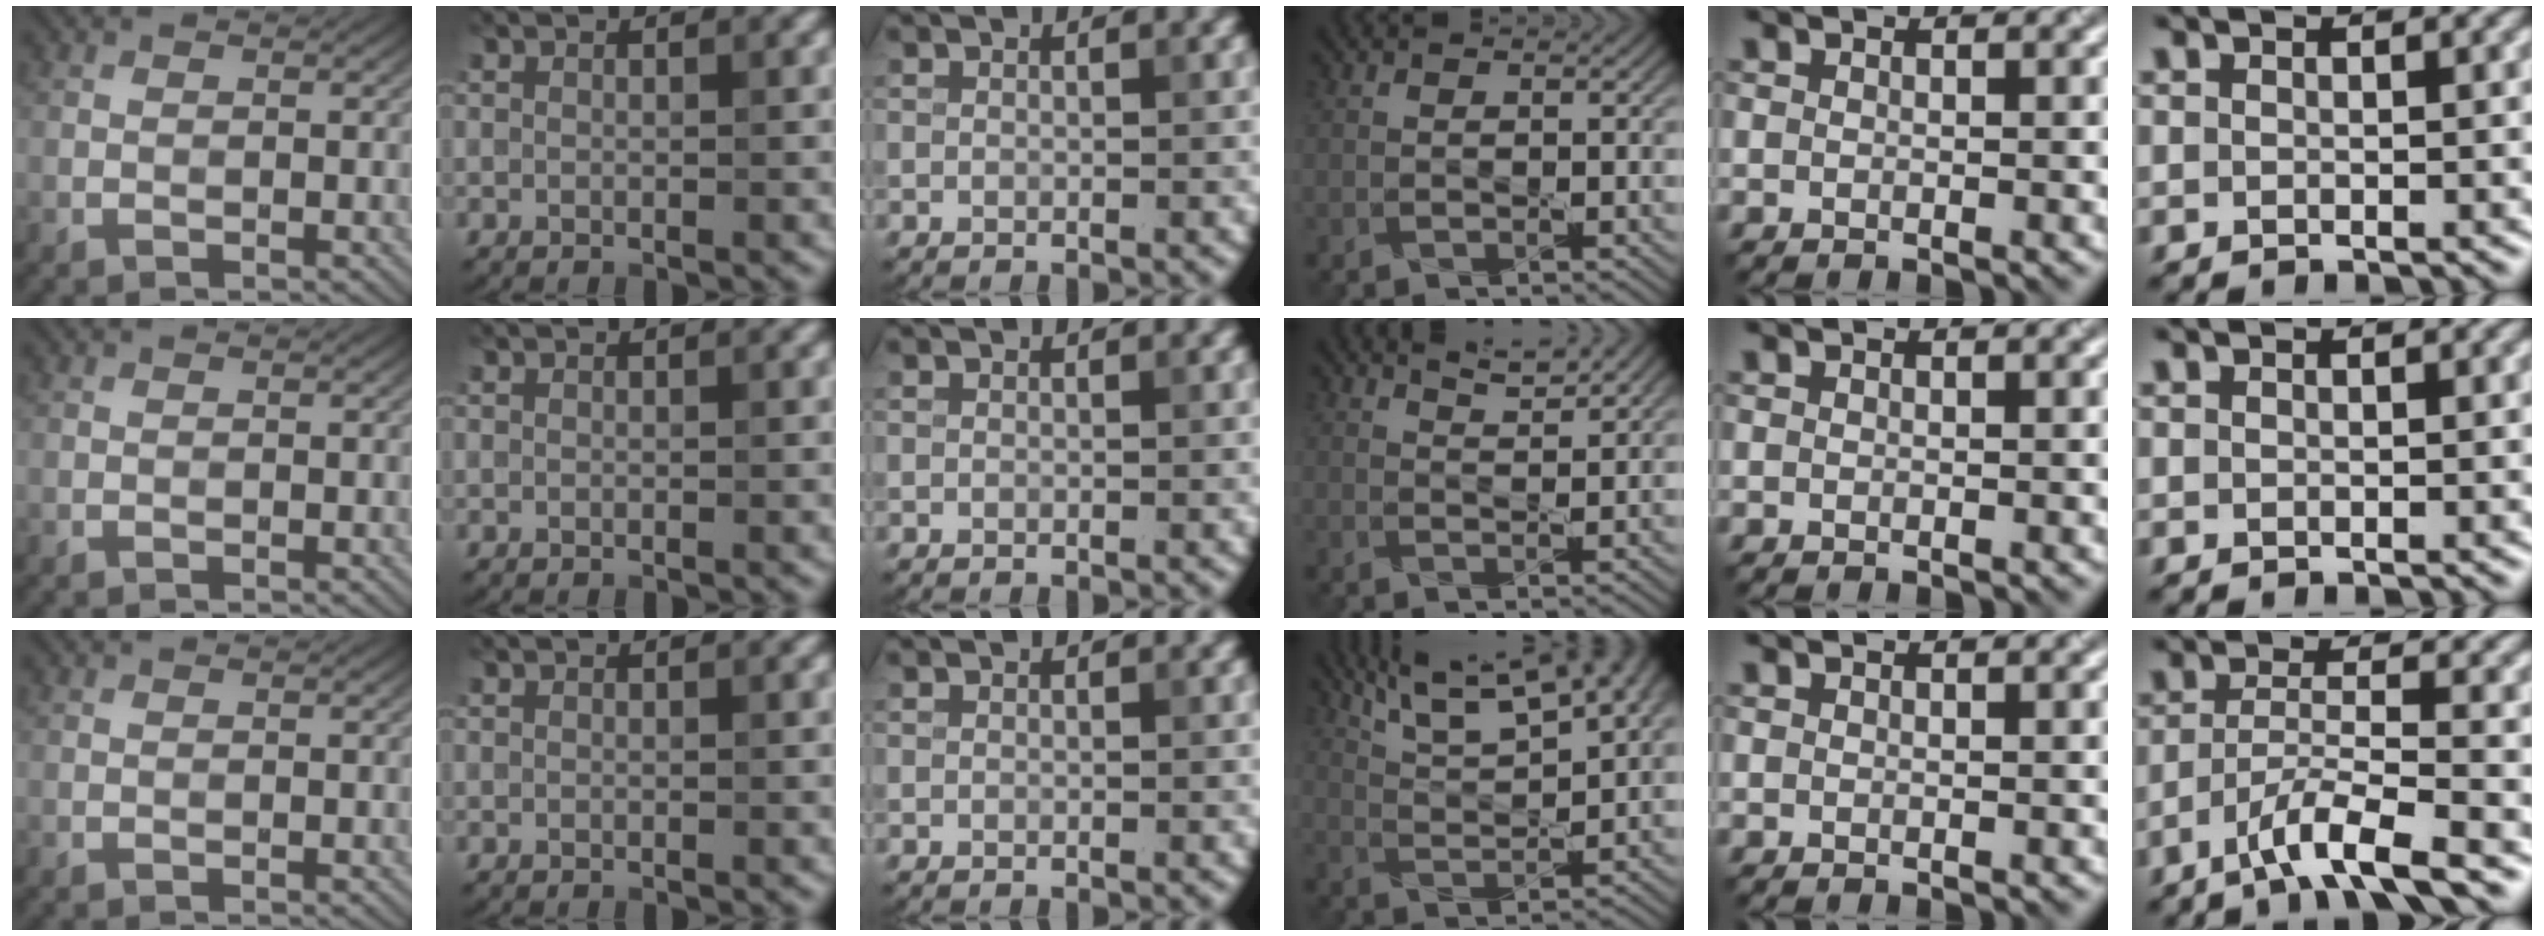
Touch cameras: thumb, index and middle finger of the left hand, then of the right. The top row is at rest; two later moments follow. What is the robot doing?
{"motion": "pour", "object": "sugar"}